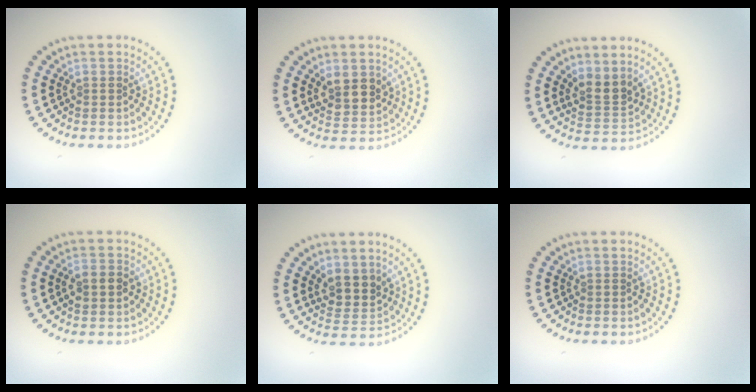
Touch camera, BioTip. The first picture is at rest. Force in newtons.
{"total": 2.8, "press": 2.6, "slide": 1.1}
{"total": 2.5, "press": 2.0, "slide": 1.5}
{"total": 2.3, "press": 2.3, "slide": 0.2}
{"total": 2.7, "press": 2.3, "slide": 1.4}
{"total": 0.0}